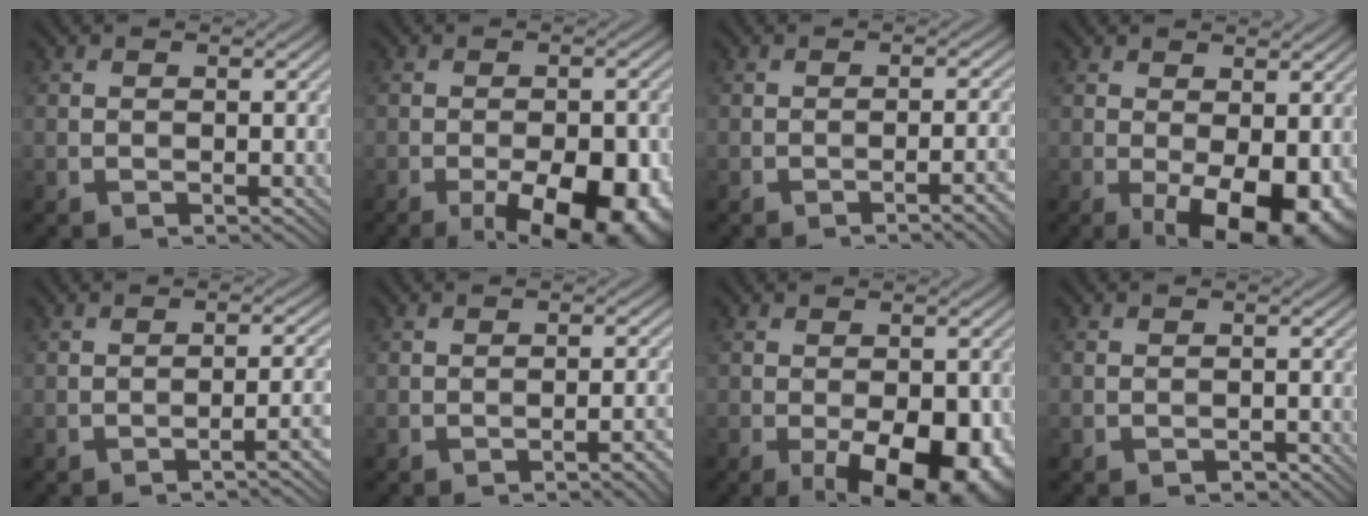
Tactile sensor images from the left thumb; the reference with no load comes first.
{"total": 12.3, "force": [-5.7, 4.8, 9.8], "torque": [-0.121, 0.003, -0.074]}
{"total": 3.8, "force": [-1.8, 0.7, 3.3], "torque": [-0.038, 0.015, -0.030]}
{"total": 9.2, "force": [-2.5, 4.2, 7.8], "torque": [-0.124, -0.014, -0.026]}
{"total": 4.0, "force": [-2.2, 0.7, 3.2], "torque": [-0.030, 0.018, -0.043]}
{"total": 3.1, "force": [-1.6, 0.6, 2.6], "torque": [-0.029, 0.013, -0.026]}
{"total": 11.4, "force": [-4.4, 5.0, 9.2], "torque": [-0.124, -0.019, -0.054]}
{"total": 1.2, "force": [-0.9, 0.7, 0.3], "torque": [-0.004, -0.004, -0.020]}